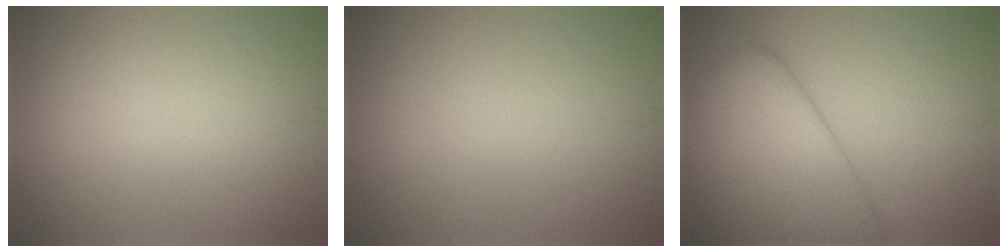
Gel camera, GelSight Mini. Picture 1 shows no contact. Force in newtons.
{"total": 0.0}
{"total": 9.0, "press": 9.0, "slide": 0.6}